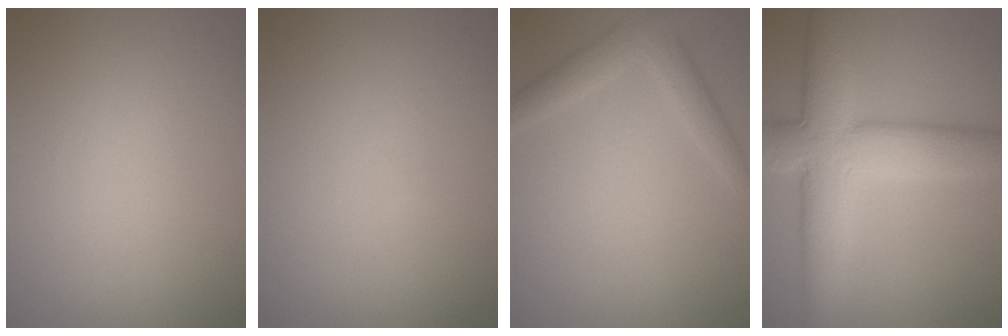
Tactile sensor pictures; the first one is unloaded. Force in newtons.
{"total": 0.0}
{"total": 3.1, "press": 3.1, "slide": 0.2}
{"total": 9.8, "press": 9.8, "slide": 0.8}